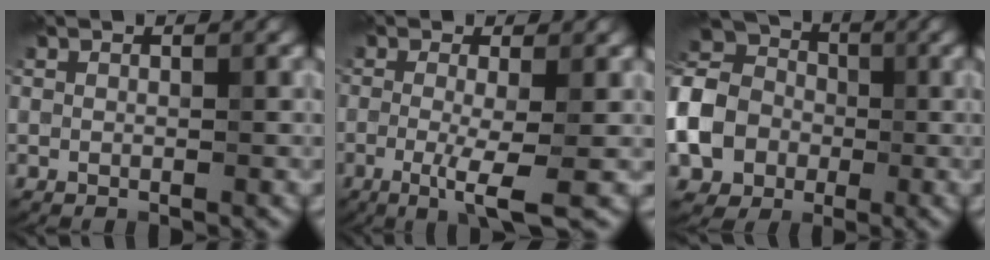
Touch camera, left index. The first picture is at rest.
{"total": 4.4, "force": [-1.2, 0.8, 4.2], "torque": [-0.073, -0.009, -0.024]}
{"total": 14.5, "force": [-3.4, 12.5, 6.6], "torque": [-0.170, -0.003, -0.089]}